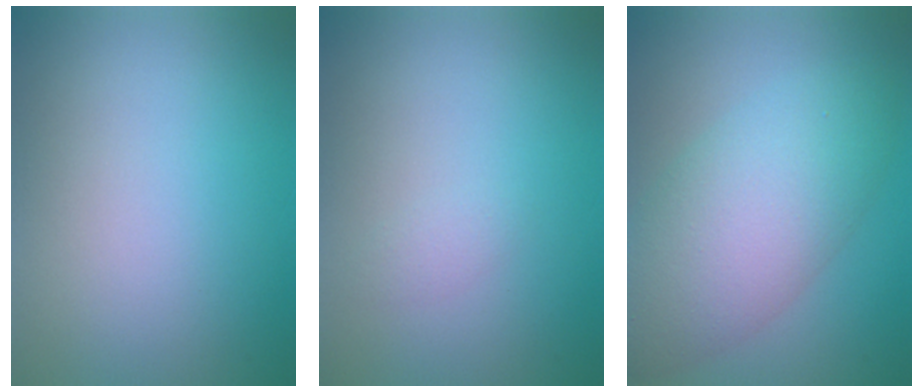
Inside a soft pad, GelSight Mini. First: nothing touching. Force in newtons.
{"total": 0.7, "press": 0.7, "slide": 0.0}
{"total": 7.9, "press": 7.9, "slide": 0.2}